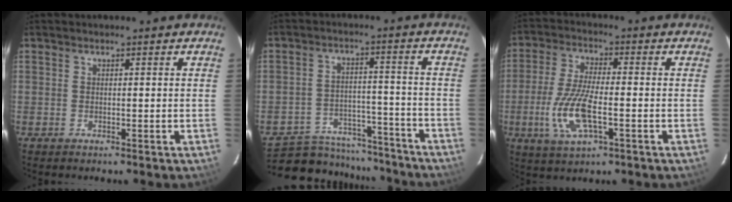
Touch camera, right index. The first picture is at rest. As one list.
[{"total": 17.6, "force": [-15.1, 7.7, 4.7], "torque": [-0.112, 0.031, -0.199]}, {"total": 11.5, "force": [-3.2, 3.8, 10.4], "torque": [-0.224, -0.008, -0.062]}]